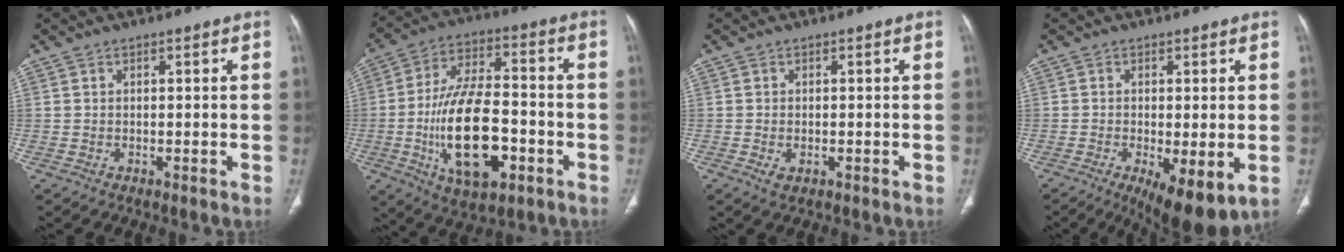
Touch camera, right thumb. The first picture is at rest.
{"total": 19.5, "force": [-5.3, 9.3, 16.3], "torque": [-0.284, 0.022, -0.082]}
{"total": 1.4, "force": [-0.4, 0.8, 1.0], "torque": [-0.025, 0.004, -0.003]}
{"total": 10.5, "force": [-3.5, 3.6, 9.3], "torque": [-0.142, -0.019, -0.047]}